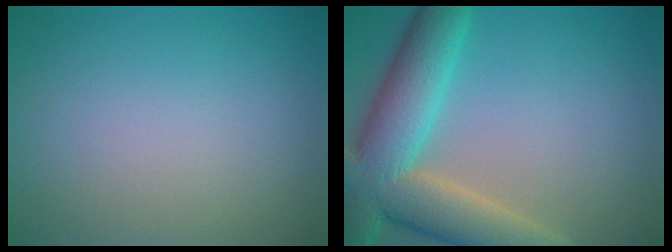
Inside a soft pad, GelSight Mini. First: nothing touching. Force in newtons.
{"total": 10.5, "press": 10.4, "slide": 1.0}